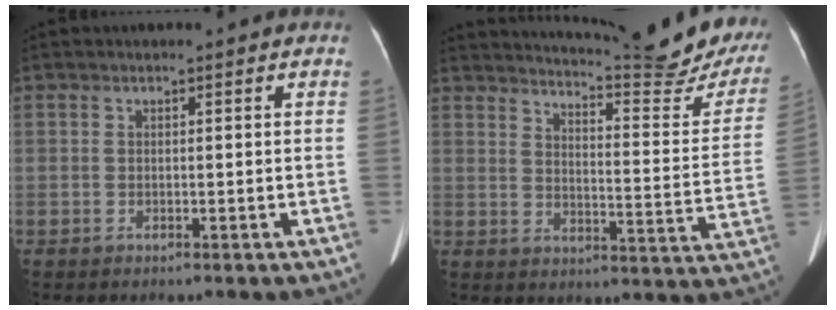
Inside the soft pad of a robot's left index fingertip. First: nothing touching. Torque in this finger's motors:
{"motor_torque": [0.87, -1.27, 0.12, 0.06]}